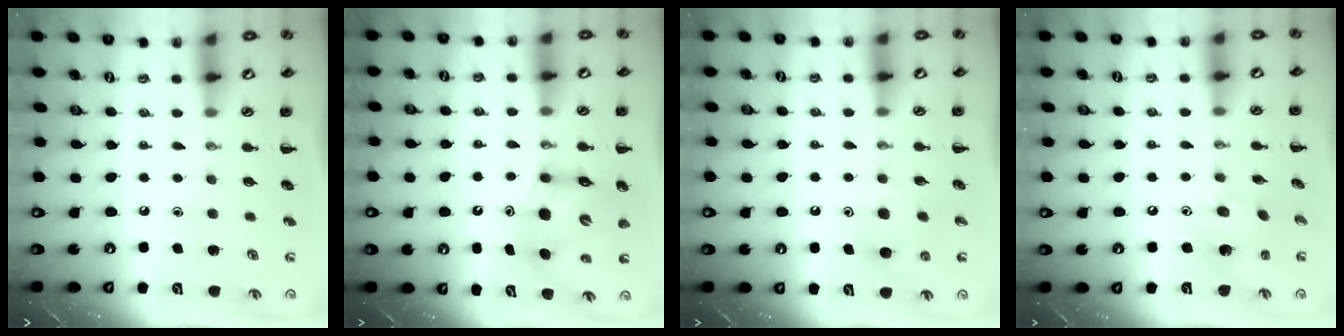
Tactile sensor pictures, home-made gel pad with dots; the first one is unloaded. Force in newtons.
{"total": 7.9, "press": 7.6, "slide": 2.1}
{"total": 6.1, "press": 5.8, "slide": 1.7}
{"total": 5.9, "press": 5.8, "slide": 1.2}